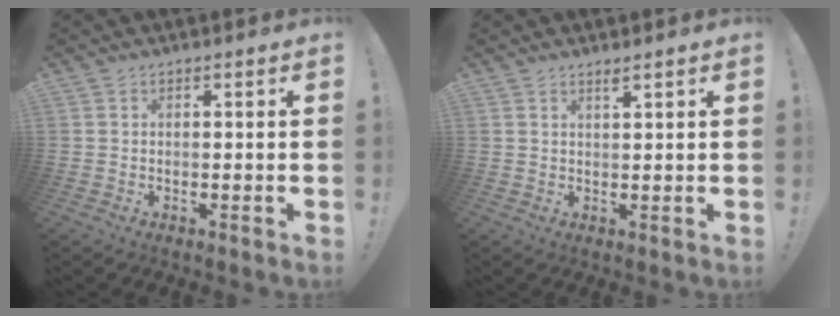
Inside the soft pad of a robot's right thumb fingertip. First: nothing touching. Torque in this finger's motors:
{"motor_torque": [0.13, -0.20, -0.20, -0.10, 0.06]}